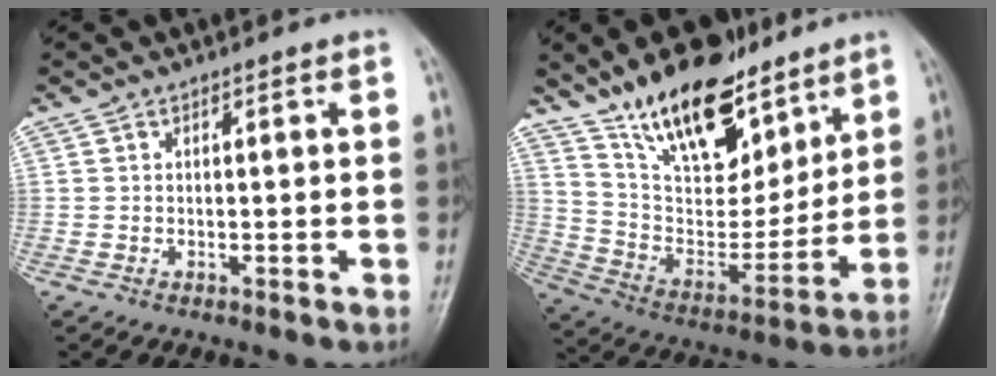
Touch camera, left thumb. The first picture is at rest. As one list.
[{"total": 21.8, "force": [14.8, 9.9, 12.6], "torque": [-0.154, -0.073, 0.261]}]